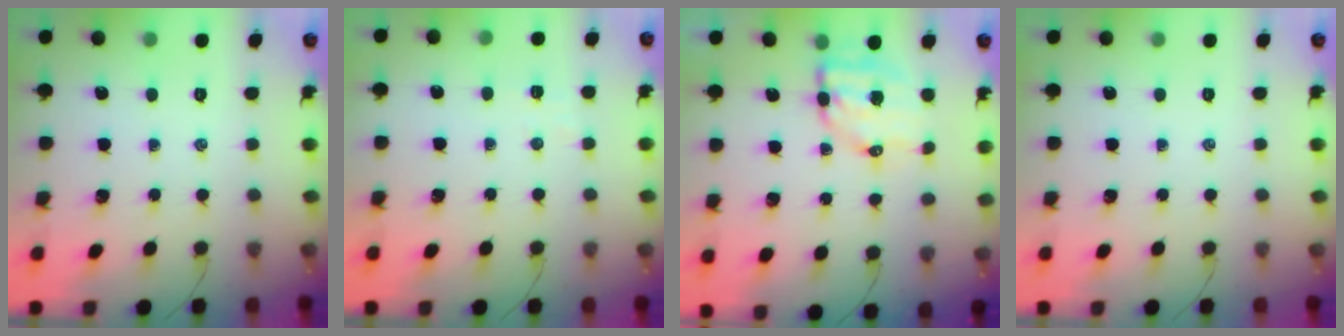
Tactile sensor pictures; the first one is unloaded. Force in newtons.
{"total": 2.9, "press": 2.8, "slide": 0.6}
{"total": 7.7, "press": 7.6, "slide": 1.3}
{"total": 0.0}